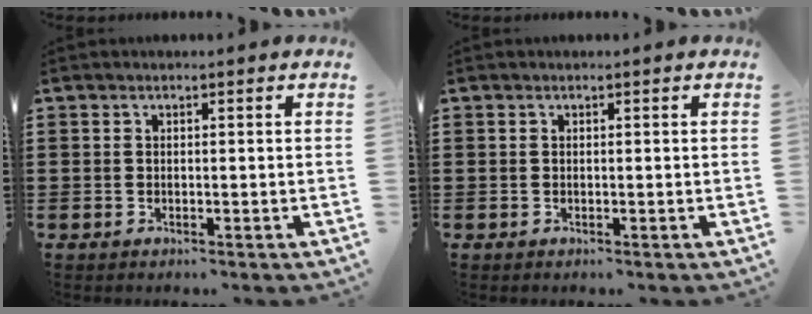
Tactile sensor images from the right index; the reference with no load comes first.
{"total": 0.0}